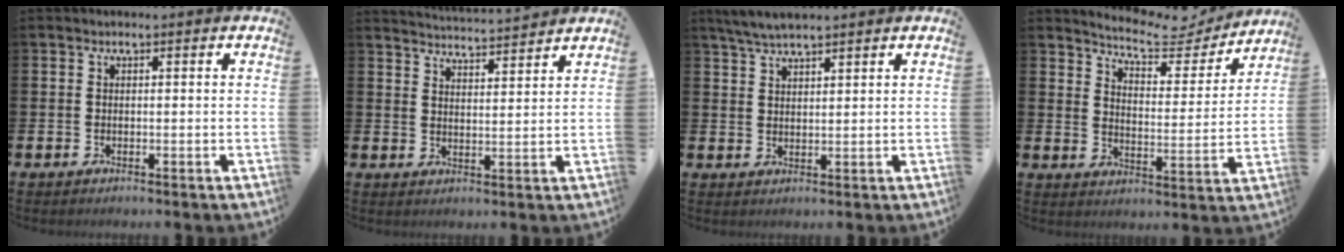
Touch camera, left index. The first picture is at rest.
{"total": 4.3, "force": [4.3, -0.3, 0.0], "torque": [-0.011, -0.033, 0.076]}
{"total": 4.0, "force": [3.7, 0.5, 1.5], "torque": [-0.044, -0.003, 0.070]}
{"total": 6.8, "force": [6.4, 1.7, 1.6], "torque": [-0.051, -0.050, 0.106]}